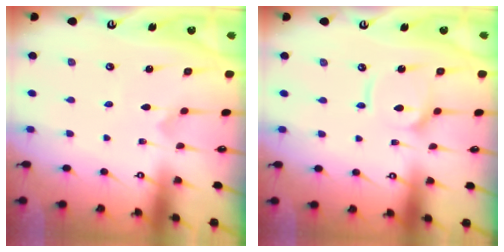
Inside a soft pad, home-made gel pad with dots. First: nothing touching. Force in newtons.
{"total": 7.5, "press": 7.4, "slide": 0.8}